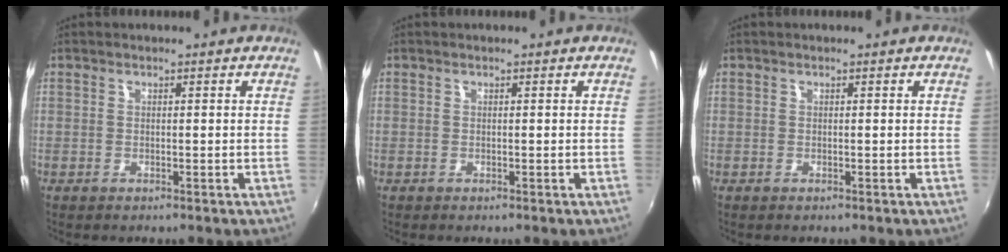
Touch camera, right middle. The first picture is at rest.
{"total": 0.0}
{"total": 0.0}